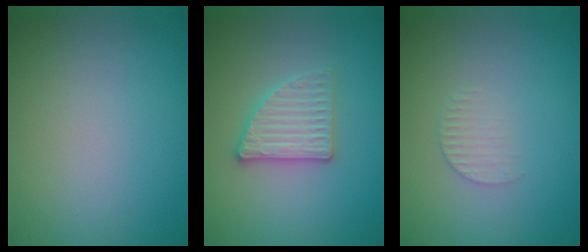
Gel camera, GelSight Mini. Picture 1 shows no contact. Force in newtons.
{"total": 2.8, "press": 2.7, "slide": 0.5}
{"total": 1.3, "press": 1.2, "slide": 0.4}